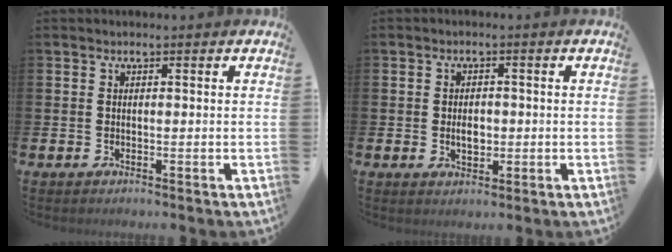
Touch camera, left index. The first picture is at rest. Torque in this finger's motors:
{"motor_torque": [0.16, 0.06, 0.05, 0.04]}